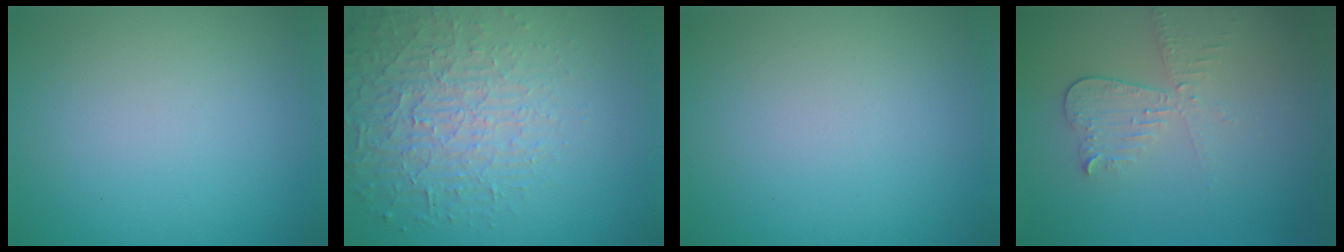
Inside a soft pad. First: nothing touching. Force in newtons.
{"total": 5.5, "press": 4.5, "slide": 3.2}
{"total": 0.0}
{"total": 3.0, "press": 2.6, "slide": 1.5}